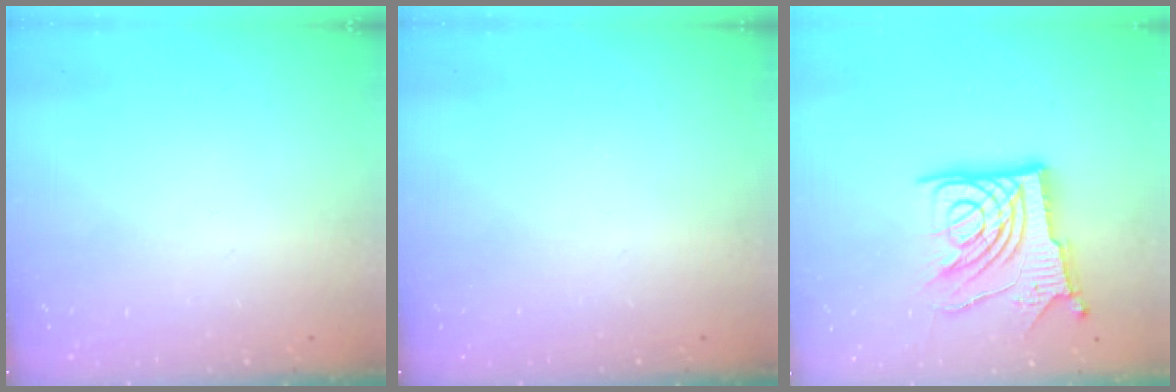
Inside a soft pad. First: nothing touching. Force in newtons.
{"total": 0.0}
{"total": 16.0, "press": 15.9, "slide": 1.8}